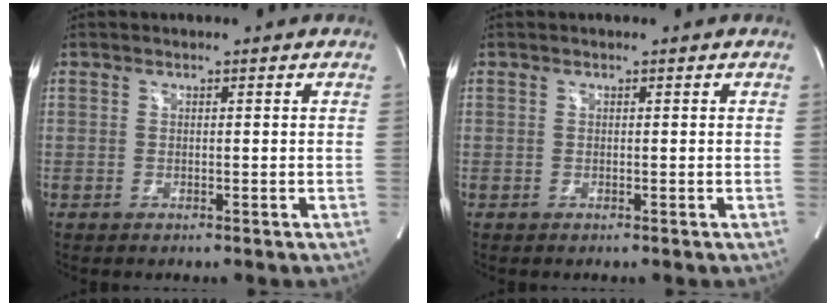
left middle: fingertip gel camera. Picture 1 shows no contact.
{"total": 0.0}